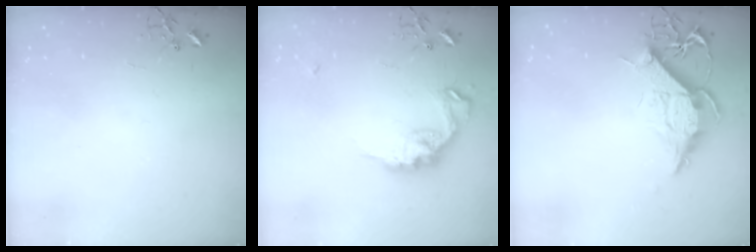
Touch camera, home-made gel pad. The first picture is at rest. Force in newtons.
{"total": 14.2, "press": 14.2, "slide": 0.5}
{"total": 12.5, "press": 12.4, "slide": 1.0}